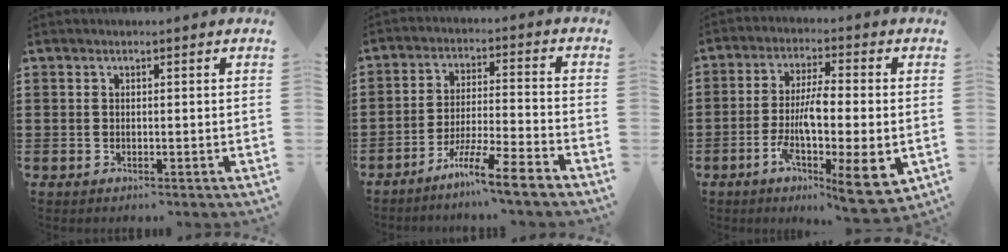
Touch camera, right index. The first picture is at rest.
{"total": 7.7, "force": [-6.4, -0.5, 4.3], "torque": [-0.091, -0.009, -0.126]}
{"total": 11.3, "force": [-3.0, 2.5, 10.6], "torque": [-0.200, -0.008, -0.056]}